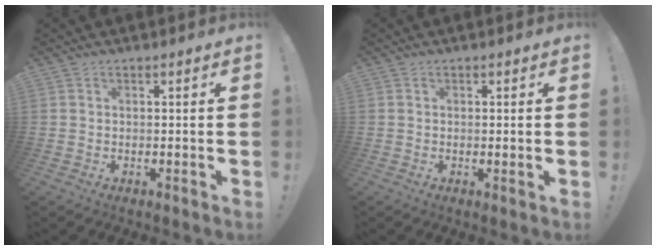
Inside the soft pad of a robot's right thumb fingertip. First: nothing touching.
{"total": 1.0, "force": [0.2, -0.3, 0.9], "torque": [-0.011, -0.004, 0.001]}